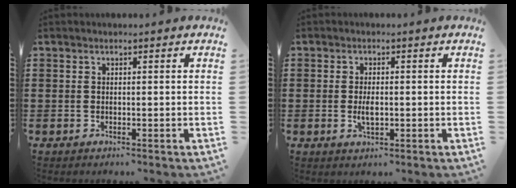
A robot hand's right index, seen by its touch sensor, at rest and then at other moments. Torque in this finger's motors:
{"motor_torque": [1.58, 0.55, 0.33, 0.09]}